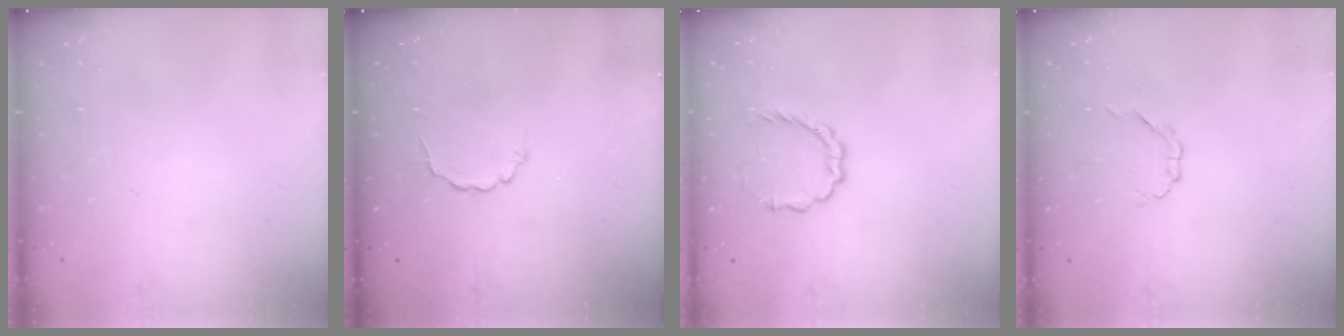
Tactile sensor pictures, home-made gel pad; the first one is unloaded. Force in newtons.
{"total": 2.3, "press": 2.1, "slide": 0.9}
{"total": 5.6, "press": 5.5, "slide": 1.3}
{"total": 2.5, "press": 2.4, "slide": 0.6}